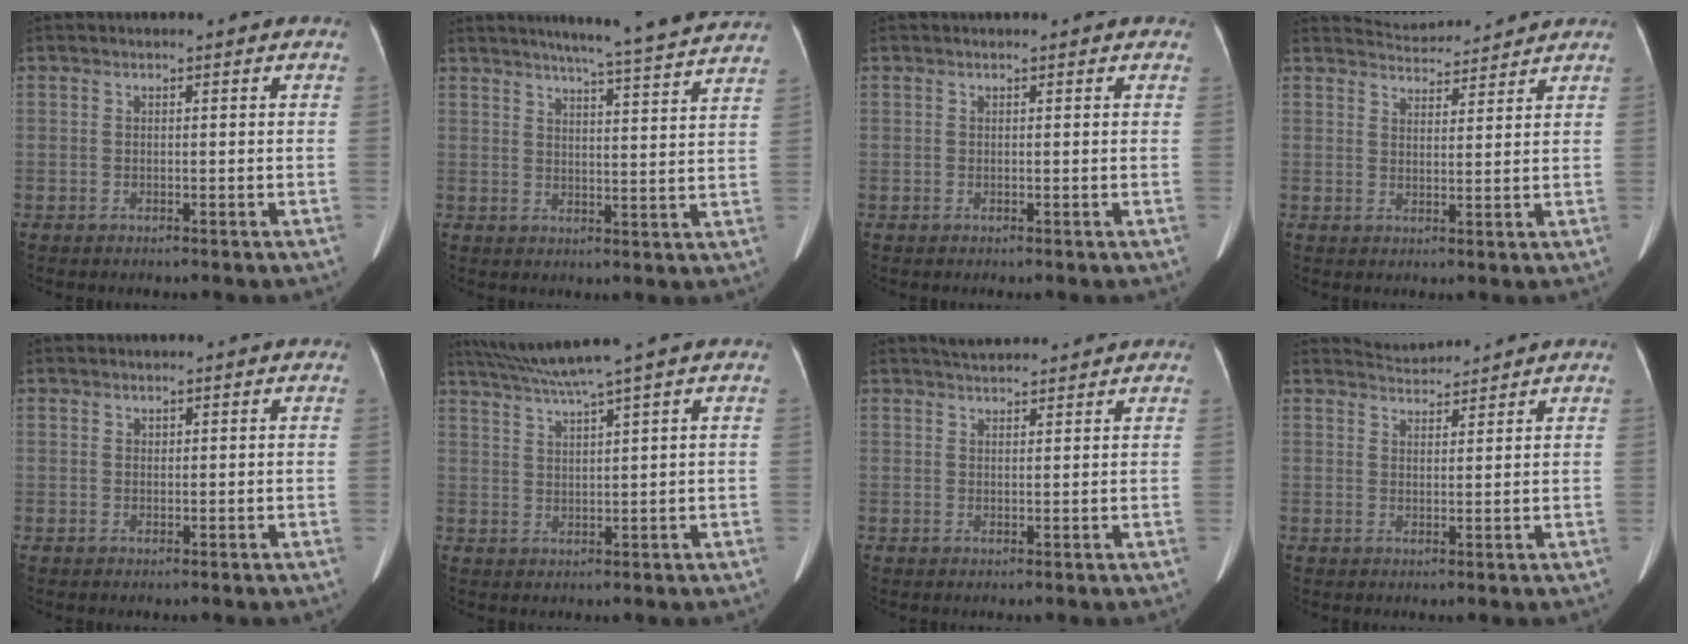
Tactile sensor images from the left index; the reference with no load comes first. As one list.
[{"total": 16.6, "force": [15.0, -0.8, 7.1], "torque": [-0.112, -0.021, 0.178]}, {"total": 1.0, "force": [0.8, 0.5, 0.4], "torque": [-0.008, 0.013, 0.003]}, {"total": 6.4, "force": [6.4, 0.5, 0.2], "torque": [-0.012, 0.020, 0.093]}, {"total": 0.0}, {"total": 6.1, "force": [4.8, -2.0, 3.2], "torque": [-0.062, 0.005, 0.092]}, {"total": 4.9, "force": [4.6, 0.9, 1.5], "torque": [-0.024, 0.030, 0.070]}, {"total": 3.1, "force": [3.0, -0.3, -0.6], "torque": [0.000, 0.009, 0.060]}]